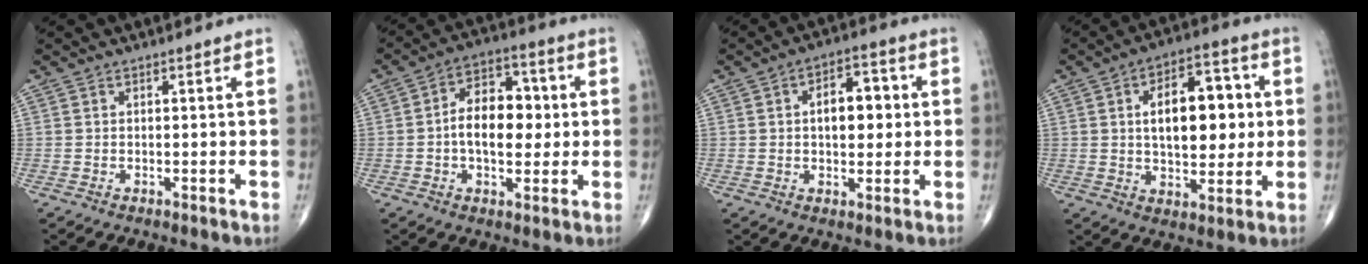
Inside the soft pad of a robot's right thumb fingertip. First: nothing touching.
{"total": 12.1, "force": [0.1, 7.4, 9.6], "torque": [-0.122, 0.022, -0.005]}
{"total": 10.3, "force": [1.2, 5.9, 8.3], "torque": [-0.090, 0.014, 0.015]}
{"total": 15.3, "force": [2.0, 8.3, 12.7], "torque": [-0.155, 0.011, 0.030]}